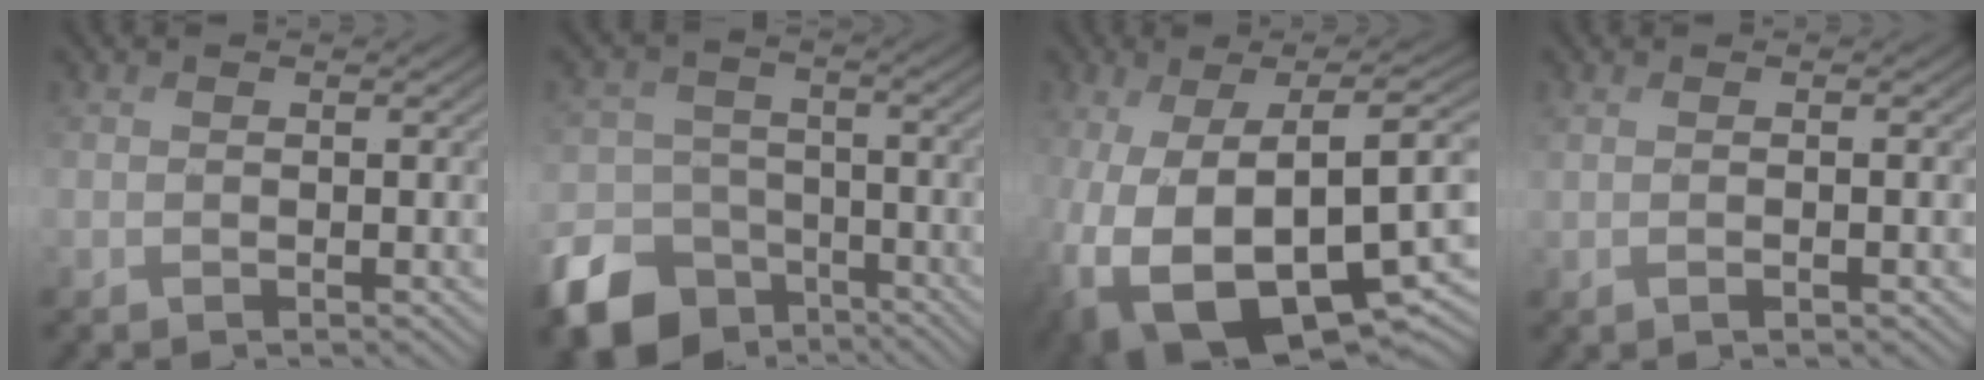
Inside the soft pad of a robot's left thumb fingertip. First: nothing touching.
{"total": 11.8, "force": [-7.5, 8.0, 4.5], "torque": [-0.121, -0.034, -0.132]}
{"total": 17.5, "force": [-4.8, 9.8, 13.7], "torque": [-0.261, -0.038, -0.040]}
{"total": 2.4, "force": [0.1, 0.6, 2.3], "torque": [-0.032, 0.003, -0.003]}